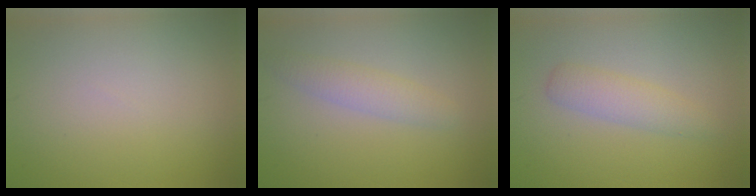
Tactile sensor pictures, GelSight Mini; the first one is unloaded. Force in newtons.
{"total": 2.2, "press": 2.2, "slide": 0.1}
{"total": 2.4, "press": 2.4, "slide": 0.0}